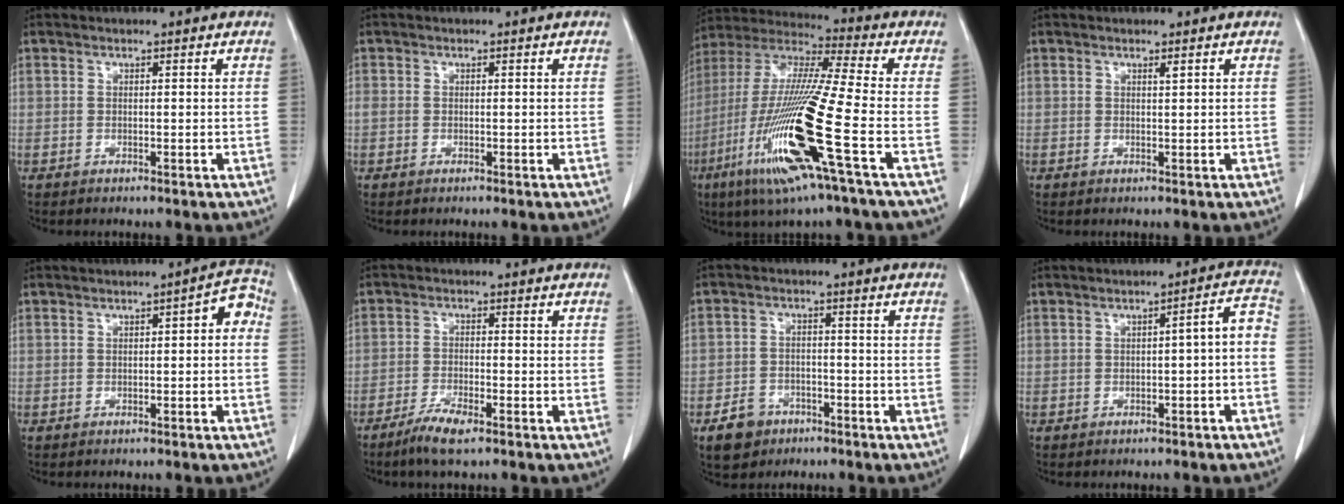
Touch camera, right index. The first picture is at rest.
{"total": 0.7, "force": [0.0, 0.6, 0.3], "torque": [-0.012, 0.011, 0.002]}
{"total": 20.4, "force": [-7.3, -0.2, 19.0], "torque": [-0.417, -0.036, -0.150]}
{"total": 0.5, "force": [0.3, -0.1, 0.4], "torque": [-0.010, -0.004, 0.007]}
{"total": 3.7, "force": [0.1, 1.2, 3.5], "torque": [-0.036, 0.022, -0.004]}
{"total": 4.9, "force": [-3.5, 0.6, 3.3], "torque": [-0.071, -0.010, -0.065]}
{"total": 5.4, "force": [-3.3, 4.0, 1.5], "torque": [-0.030, 0.006, -0.049]}
{"total": 4.3, "force": [-1.2, 0.7, 4.0], "torque": [-0.049, 0.021, -0.015]}